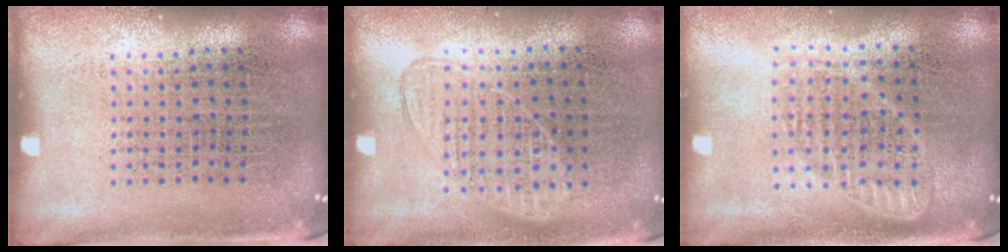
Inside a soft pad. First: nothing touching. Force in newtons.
{"total": 0.9, "press": 0.8, "slide": 0.3}
{"total": 1.8, "press": 1.5, "slide": 0.9}